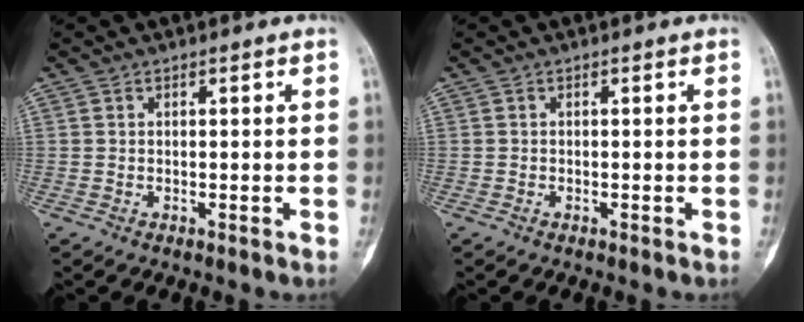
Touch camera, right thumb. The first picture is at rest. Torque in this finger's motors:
{"motor_torque": [0.18, 0.00, -0.25, 0.09, -0.03]}